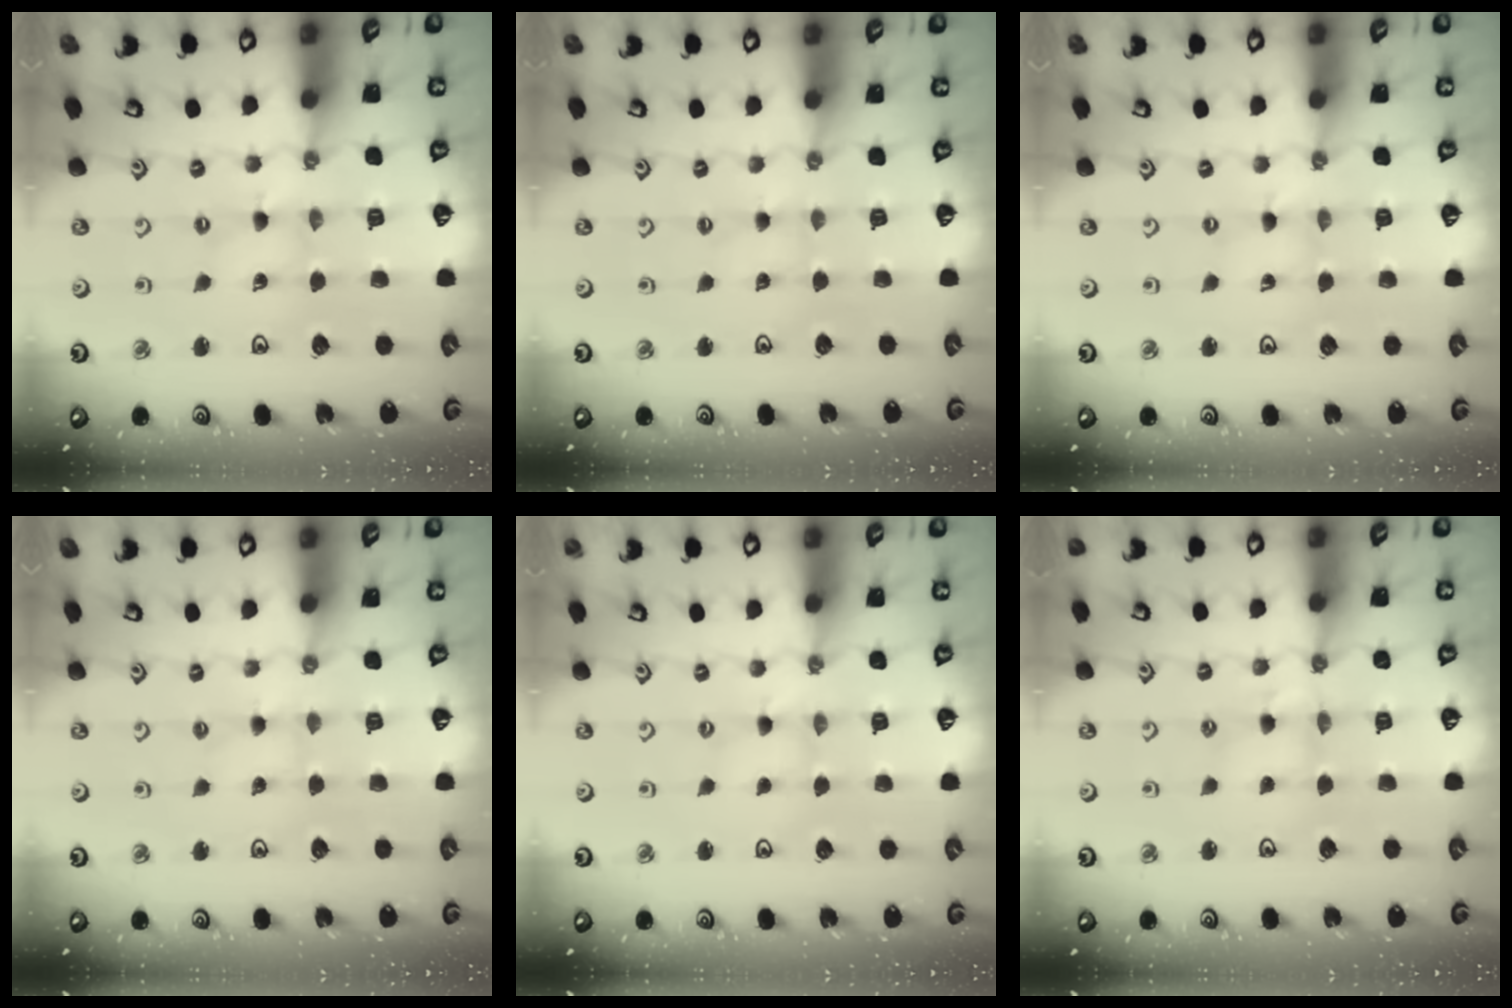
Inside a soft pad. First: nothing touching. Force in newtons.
{"total": 0.0}
{"total": 0.0}
{"total": 1.2, "press": 1.2, "slide": 0.2}
{"total": 0.0}
{"total": 4.7, "press": 4.7, "slide": 0.5}